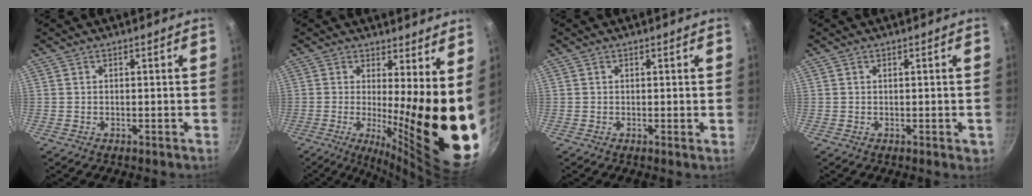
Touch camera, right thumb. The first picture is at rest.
{"total": 17.7, "force": [0.5, 3.7, 17.3], "torque": [-0.228, -0.045, 0.015]}
{"total": 0.5, "force": [0.2, 0.0, 0.5], "torque": [-0.006, -0.005, -0.001]}
{"total": 1.7, "force": [-0.2, 0.8, 1.6], "torque": [-0.013, -0.002, -0.003]}